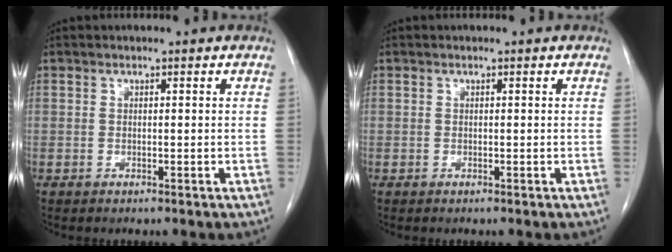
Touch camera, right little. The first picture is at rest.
{"total": 0.0}